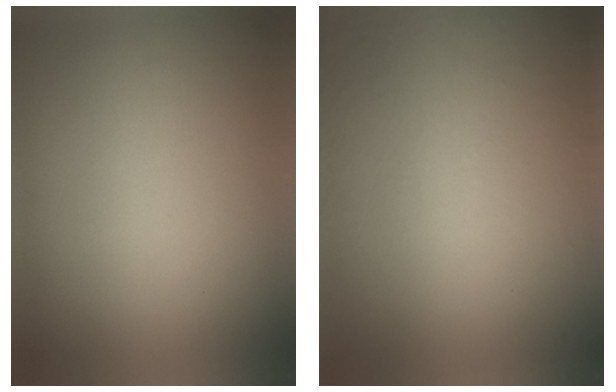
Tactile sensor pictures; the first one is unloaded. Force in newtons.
{"total": 8.7}